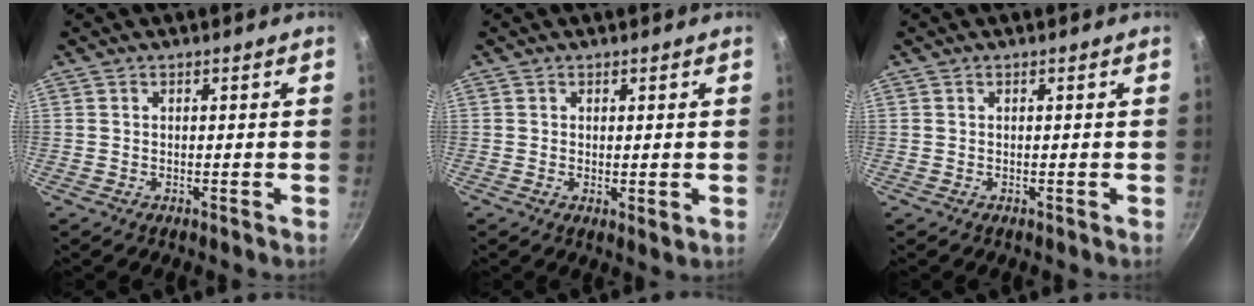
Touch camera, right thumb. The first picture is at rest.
{"total": 1.6, "force": [0.4, 0.9, 1.3], "torque": [-0.019, -0.010, 0.003]}
{"total": 0.0}